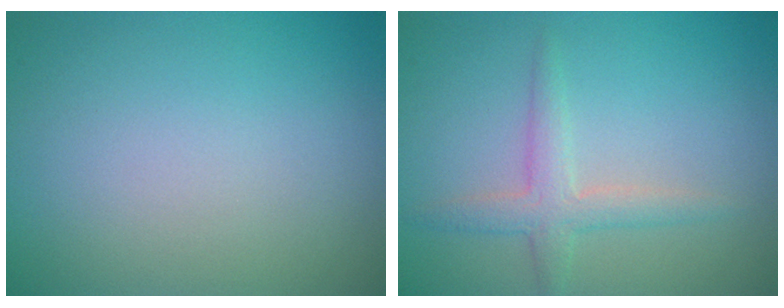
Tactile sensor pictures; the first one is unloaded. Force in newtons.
{"total": 2.3, "press": 2.3, "slide": 0.0}